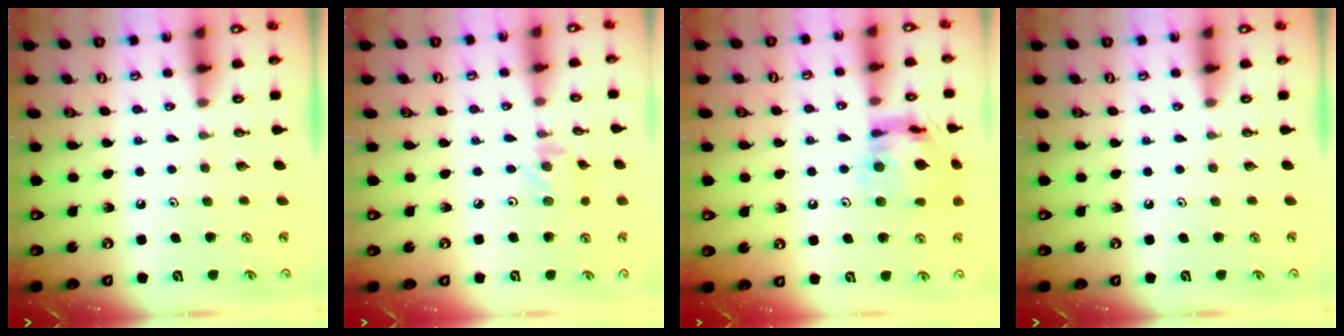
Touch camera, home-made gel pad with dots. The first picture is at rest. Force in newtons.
{"total": 1.2, "press": 1.2, "slide": 0.3}
{"total": 14.5, "press": 14.4, "slide": 1.5}
{"total": 0.0}